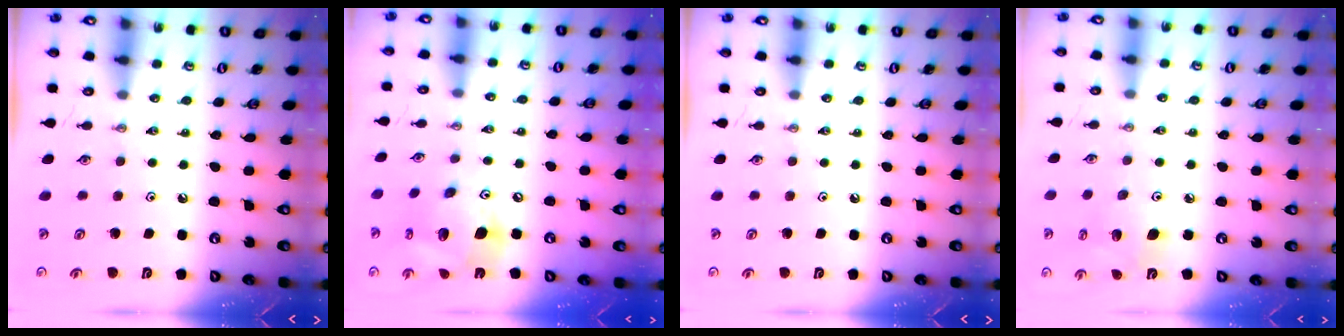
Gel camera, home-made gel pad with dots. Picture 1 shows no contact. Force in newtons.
{"total": 16.5, "press": 16.3, "slide": 3.1}
{"total": 0.0}
{"total": 7.2, "press": 7.0, "slide": 1.9}